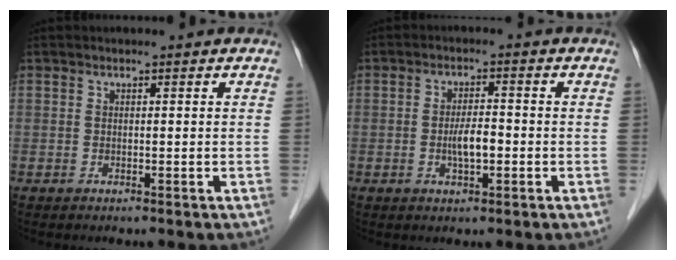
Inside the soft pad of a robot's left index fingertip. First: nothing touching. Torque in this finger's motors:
{"motor_torque": [0.87, 0.35, 0.37, 0.06]}